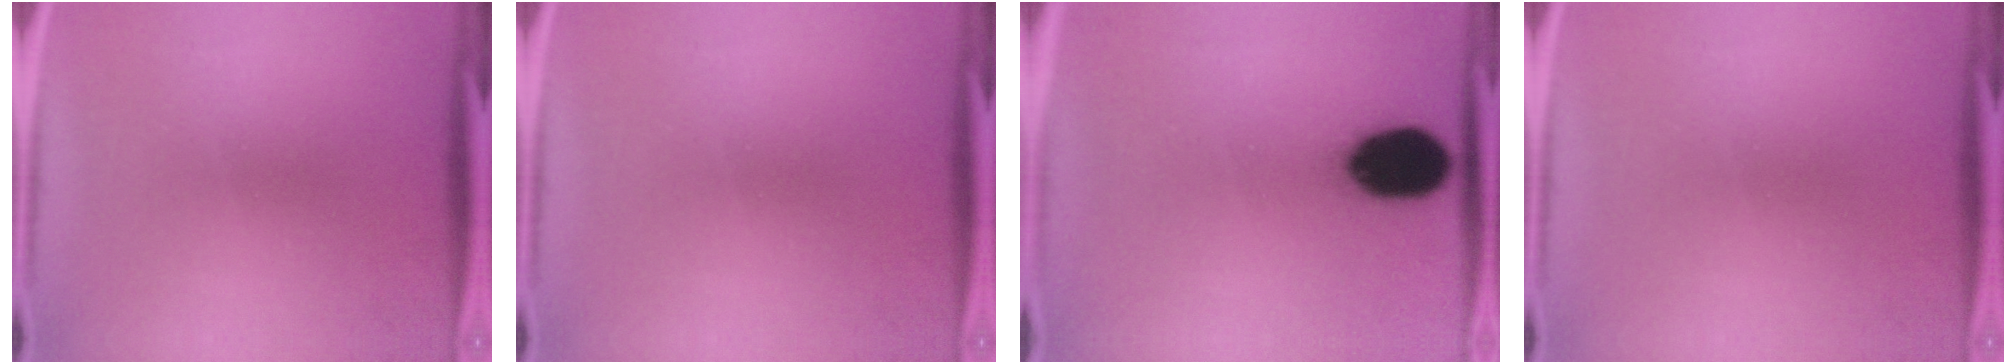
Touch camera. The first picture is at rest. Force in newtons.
{"total": 0.0}
{"total": 16.5}
{"total": 0.0}